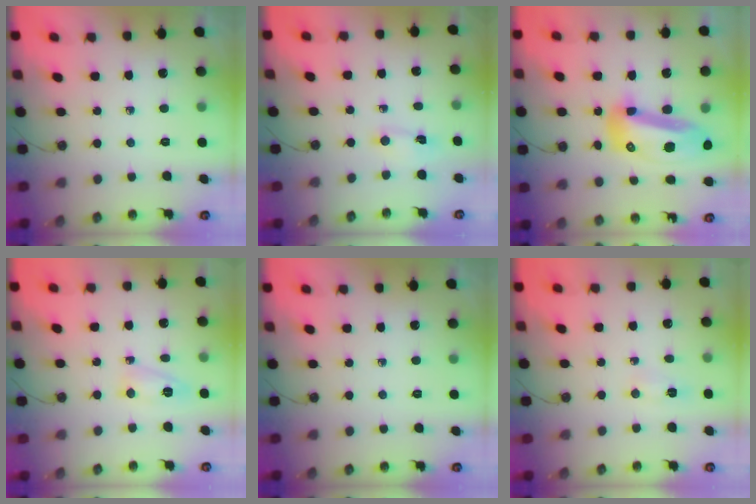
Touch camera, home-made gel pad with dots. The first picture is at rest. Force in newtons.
{"total": 1.1, "press": 1.0, "slide": 0.5}
{"total": 16.2, "press": 16.1, "slide": 1.9}
{"total": 6.0, "press": 6.0, "slide": 0.3}
{"total": 0.0}
{"total": 2.7, "press": 2.6, "slide": 0.3}